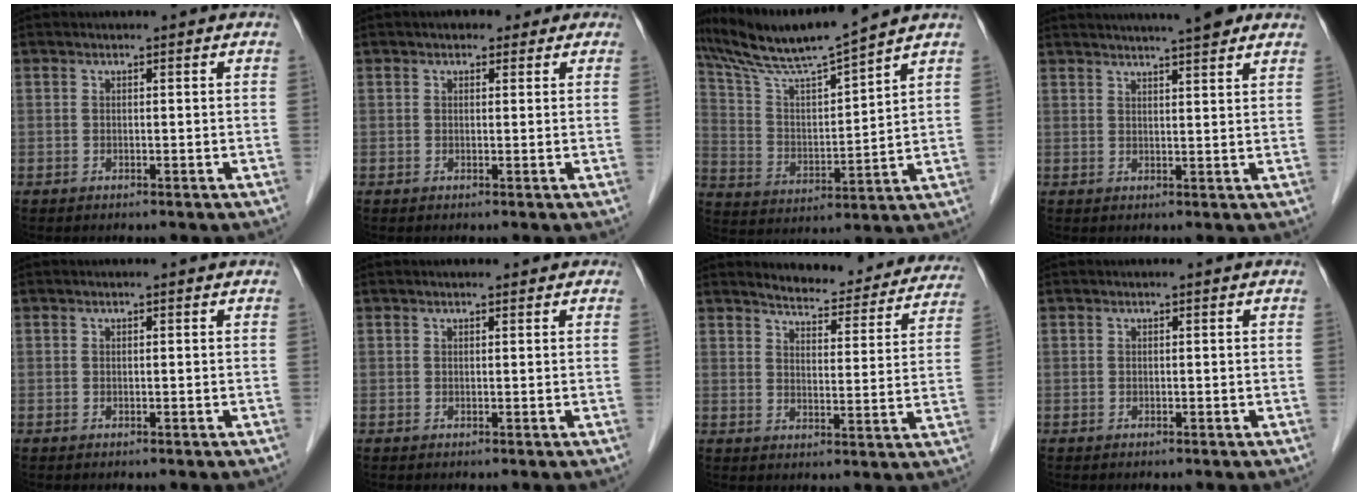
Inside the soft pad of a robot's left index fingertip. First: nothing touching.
{"total": 3.5, "force": [2.2, 2.2, 1.4], "torque": [-0.010, 0.019, 0.026]}
{"total": 12.8, "force": [11.7, -1.2, 5.1], "torque": [-0.105, 0.008, 0.219]}
{"total": 10.0, "force": [8.4, 0.9, 5.4], "torque": [-0.075, 0.021, 0.100]}
{"total": 0.0}
{"total": 1.7, "force": [1.3, 0.8, 0.8], "torque": [-0.010, 0.014, 0.014]}
{"total": 16.0, "force": [15.1, 3.7, 4.1], "torque": [-0.030, -0.029, 0.169]}
{"total": 0.0}